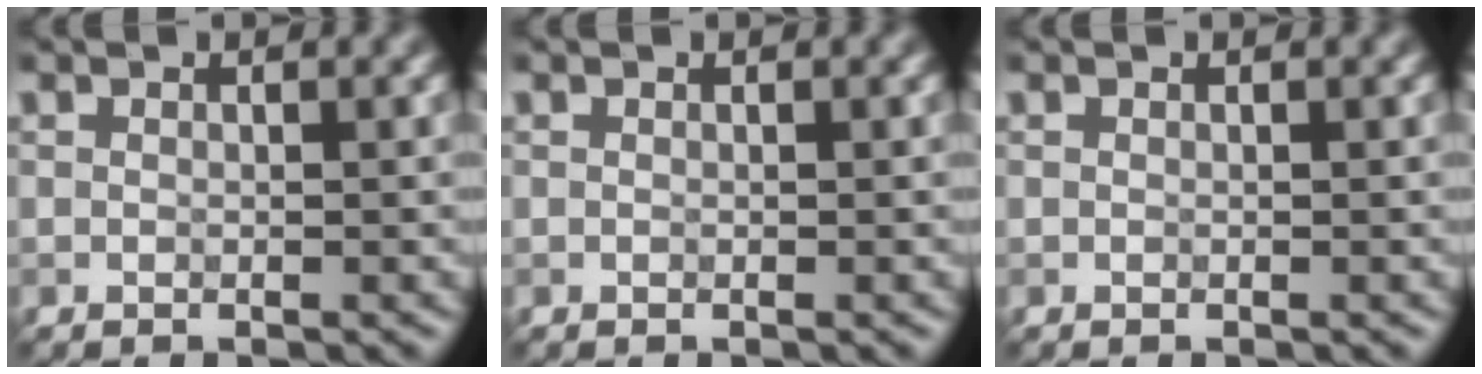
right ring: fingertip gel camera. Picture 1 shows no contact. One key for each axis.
{"total": 0.0}
{"total": 0.0}